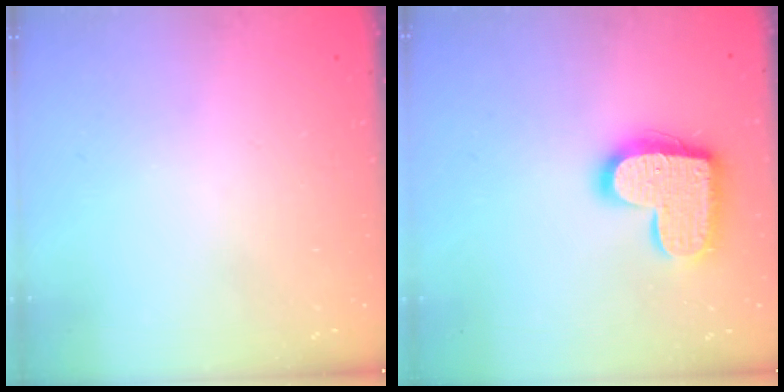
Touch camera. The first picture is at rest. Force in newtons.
{"total": 17.2, "press": 17.2, "slide": 0.9}